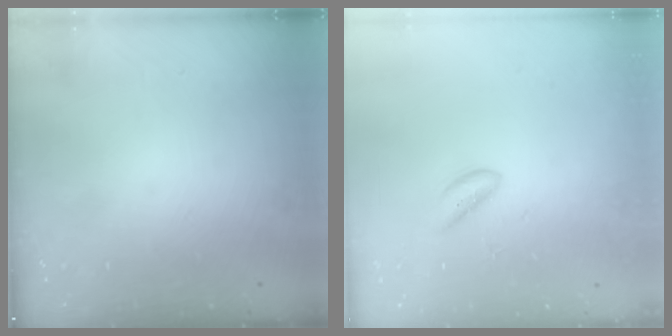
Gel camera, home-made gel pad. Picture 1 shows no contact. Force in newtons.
{"total": 1.9, "press": 1.9, "slide": 0.4}